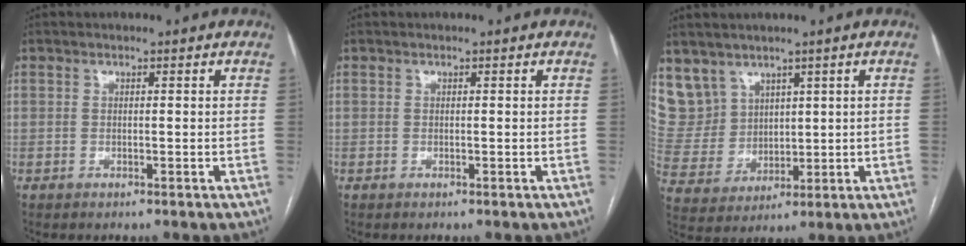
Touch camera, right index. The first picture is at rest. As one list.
[{"total": 0.0}, {"total": 9.4, "force": [6.1, 7.1, 0.8], "torque": [-0.034, 0.030, 0.146]}]